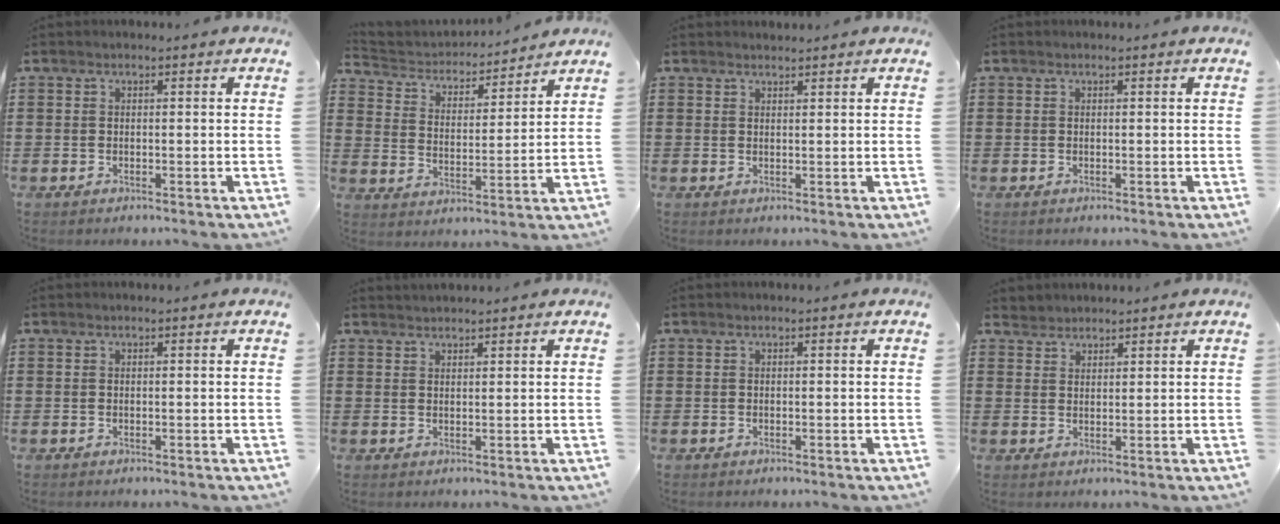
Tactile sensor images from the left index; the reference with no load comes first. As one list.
[{"total": 3.5, "force": [3.3, 0.9, 0.0], "torque": [-0.026, -0.028, 0.050]}, {"total": 1.0, "force": [1.0, 0.1, 0.0], "torque": [-0.002, -0.001, 0.020]}, {"total": 0.0}, {"total": 0.0}, {"total": 1.2, "force": [1.2, 0.1, 0.0], "torque": [-0.002, 0.000, 0.025]}, {"total": 0.0}, {"total": 1.8, "force": [1.7, 0.5, -0.3], "torque": [0.001, 0.003, 0.036]}]